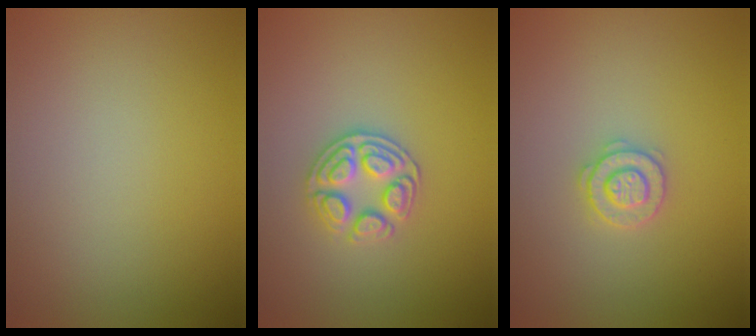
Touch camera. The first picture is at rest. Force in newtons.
{"total": 3.0, "press": 2.8, "slide": 1.1}
{"total": 2.2, "press": 2.2, "slide": 0.3}